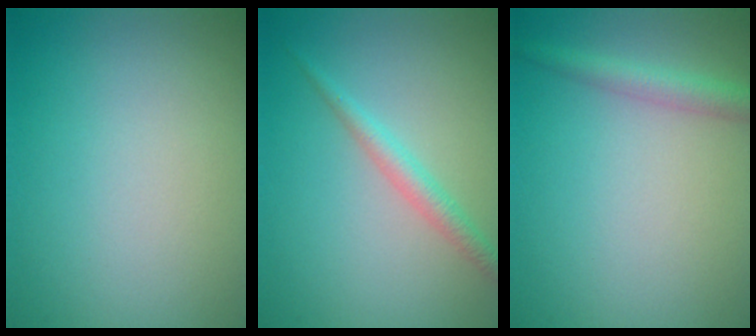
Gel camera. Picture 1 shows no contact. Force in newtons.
{"total": 1.9, "press": 1.9, "slide": 0.1}
{"total": 2.3, "press": 2.3, "slide": 0.1}